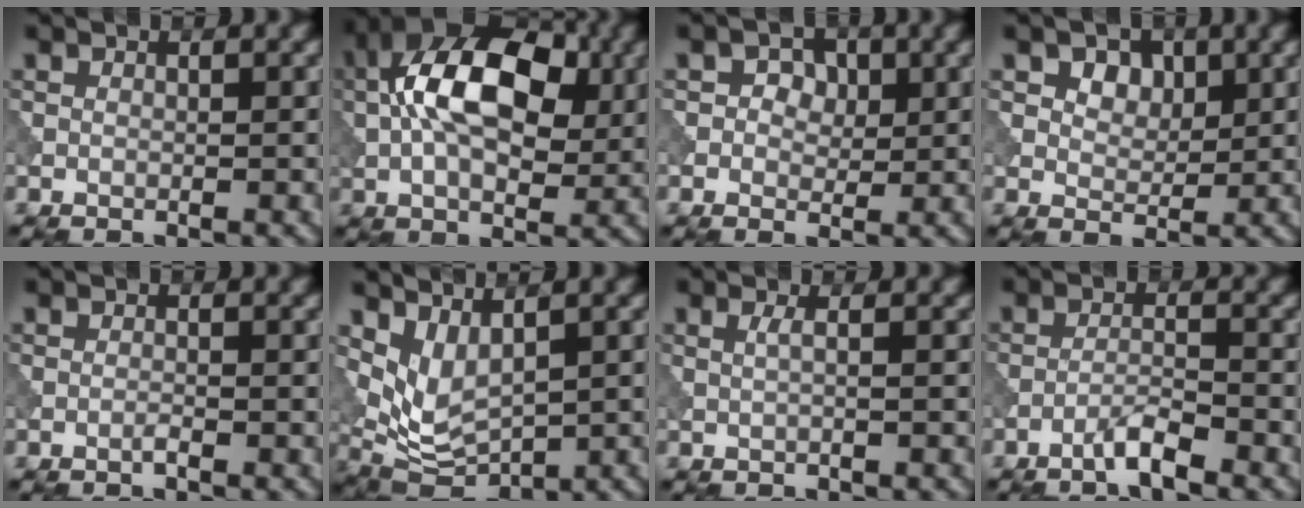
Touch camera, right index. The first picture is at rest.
{"total": 12.2, "force": [1.5, 7.1, 9.8], "torque": [-0.173, 0.018, 0.010]}
{"total": 2.9, "force": [0.7, 2.2, 1.6], "torque": [-0.017, 0.000, -0.005]}
{"total": 3.5, "force": [1.7, 2.4, 2.0], "torque": [-0.040, -0.007, 0.027]}
{"total": 0.7, "force": [-0.5, 0.0, 0.4], "torque": [-0.011, -0.002, -0.013]}
{"total": 4.5, "force": [1.8, 2.3, 3.4], "torque": [-0.076, -0.023, 0.048]}
{"total": 1.3, "force": [0.1, 0.4, 1.2], "torque": [-0.022, -0.001, -0.006]}
{"total": 2.6, "force": [-2.0, 0.2, 1.7], "torque": [-0.031, 0.007, -0.044]}